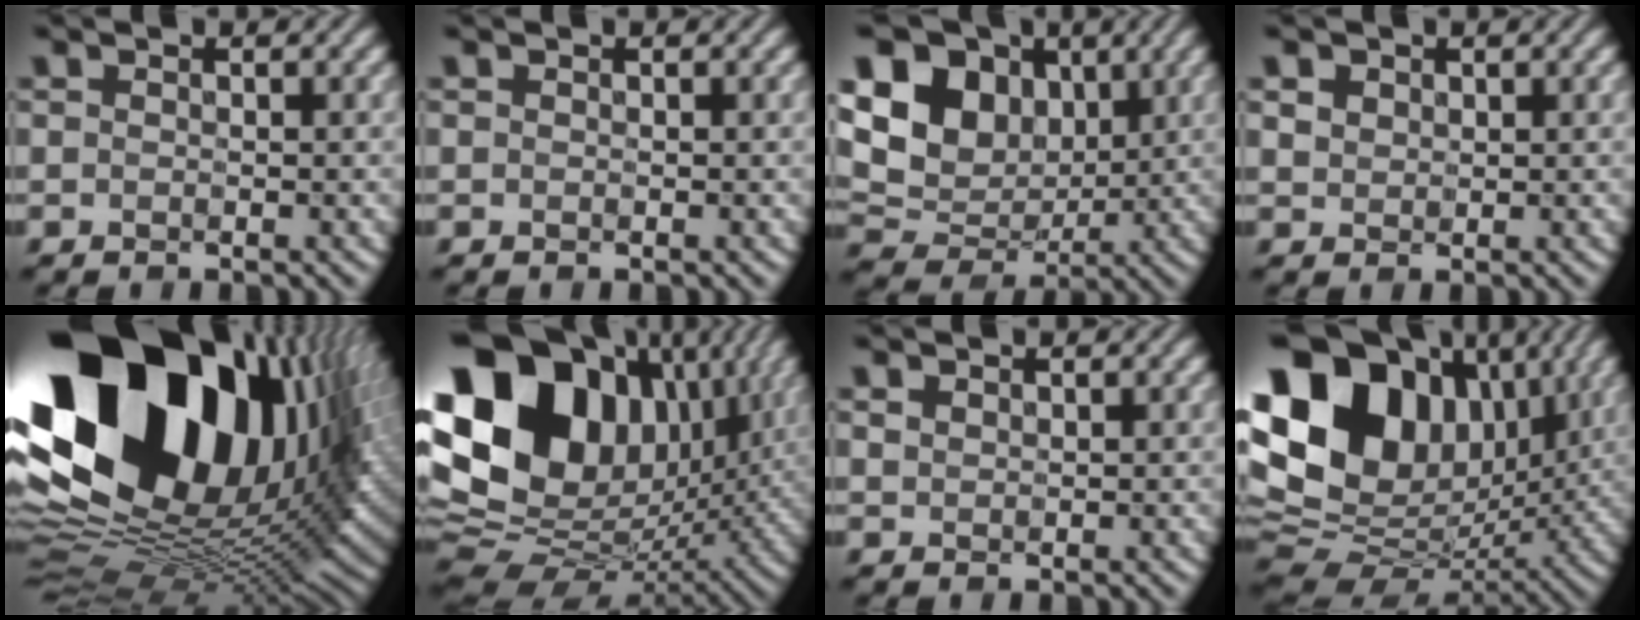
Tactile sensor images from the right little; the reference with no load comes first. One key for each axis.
{"total": 0.0}
{"total": 12.3, "fx": 3.6, "fy": 9.2, "fz": 7.3, "tx": -0.158, "ty": 0.027, "tz": 0.057}
{"total": 1.5, "fx": 0.8, "fy": 1.2, "fz": 0.5, "tx": -0.022, "ty": -0.003, "tz": 0.024}
{"total": 21.9, "fx": 7.7, "fy": 13.2, "fz": 15.7, "tx": -0.323, "ty": 0.005, "tz": 0.150}
{"total": 19.4, "fx": 4.5, "fy": 14.2, "fz": 12.5, "tx": -0.277, "ty": 0.014, "tz": 0.092}
{"total": 0.8, "fx": 0.6, "fy": 0.5, "fz": 0.2, "tx": -0.010, "ty": 0.002, "tz": 0.014}
{"total": 18.0, "fx": 5.2, "fy": 12.9, "fz": 11.3, "tx": -0.237, "ty": 0.026, "tz": 0.091}